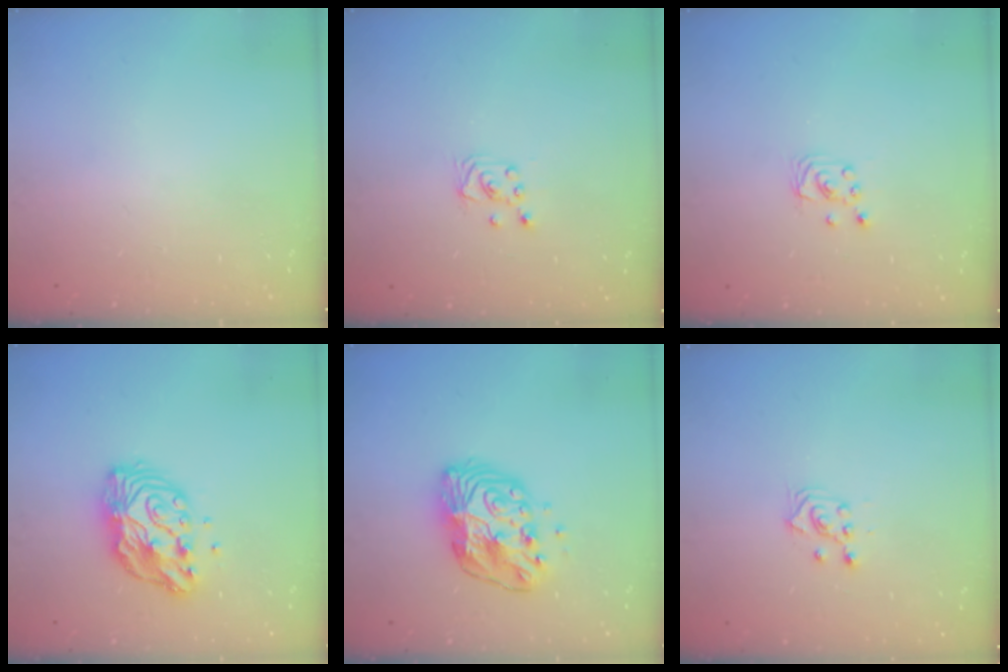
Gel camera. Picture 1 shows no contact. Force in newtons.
{"total": 2.0, "press": 2.0, "slide": 0.2}
{"total": 2.2, "press": 2.2, "slide": 0.2}
{"total": 11.3, "press": 11.3, "slide": 1.0}
{"total": 11.9, "press": 11.9, "slide": 0.8}
{"total": 3.1, "press": 3.0, "slide": 0.9}